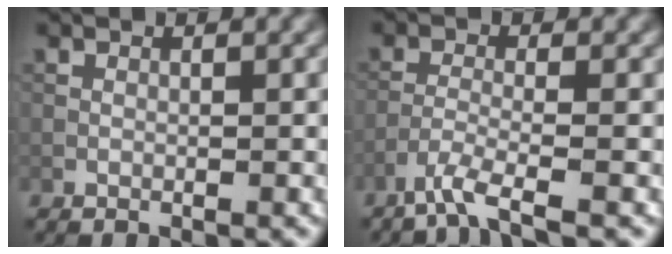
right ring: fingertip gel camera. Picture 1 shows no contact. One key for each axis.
{"total": 3.1, "fx": -2.3, "fy": 0.3, "fz": 2.1, "tx": -0.039, "ty": -0.003, "tz": -0.059}